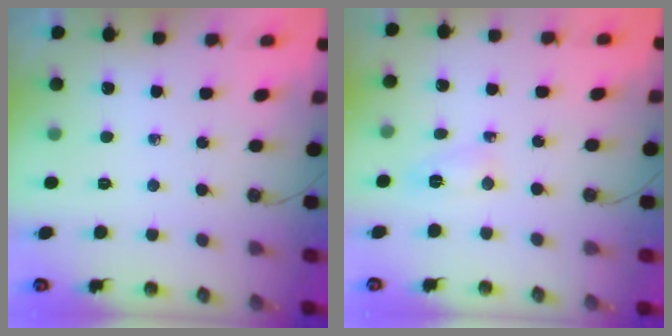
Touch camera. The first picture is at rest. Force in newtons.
{"total": 2.5, "press": 2.1, "slide": 1.4}